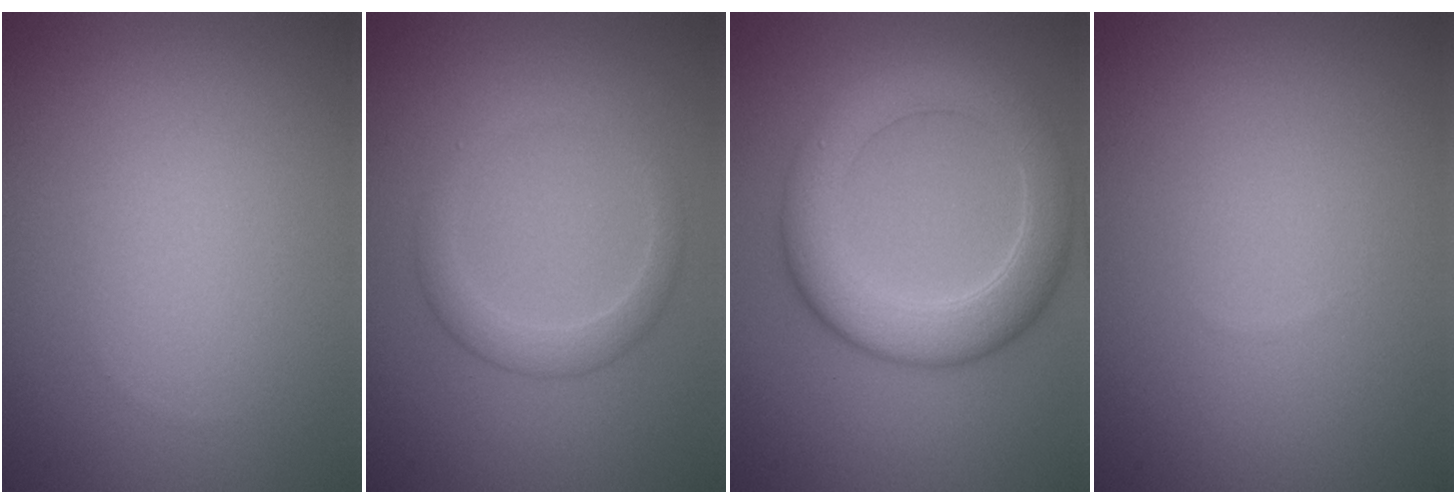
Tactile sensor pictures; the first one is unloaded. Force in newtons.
{"total": 2.2, "press": 2.2, "slide": 0.1}
{"total": 6.4, "press": 6.4, "slide": 0.4}
{"total": 0.0}